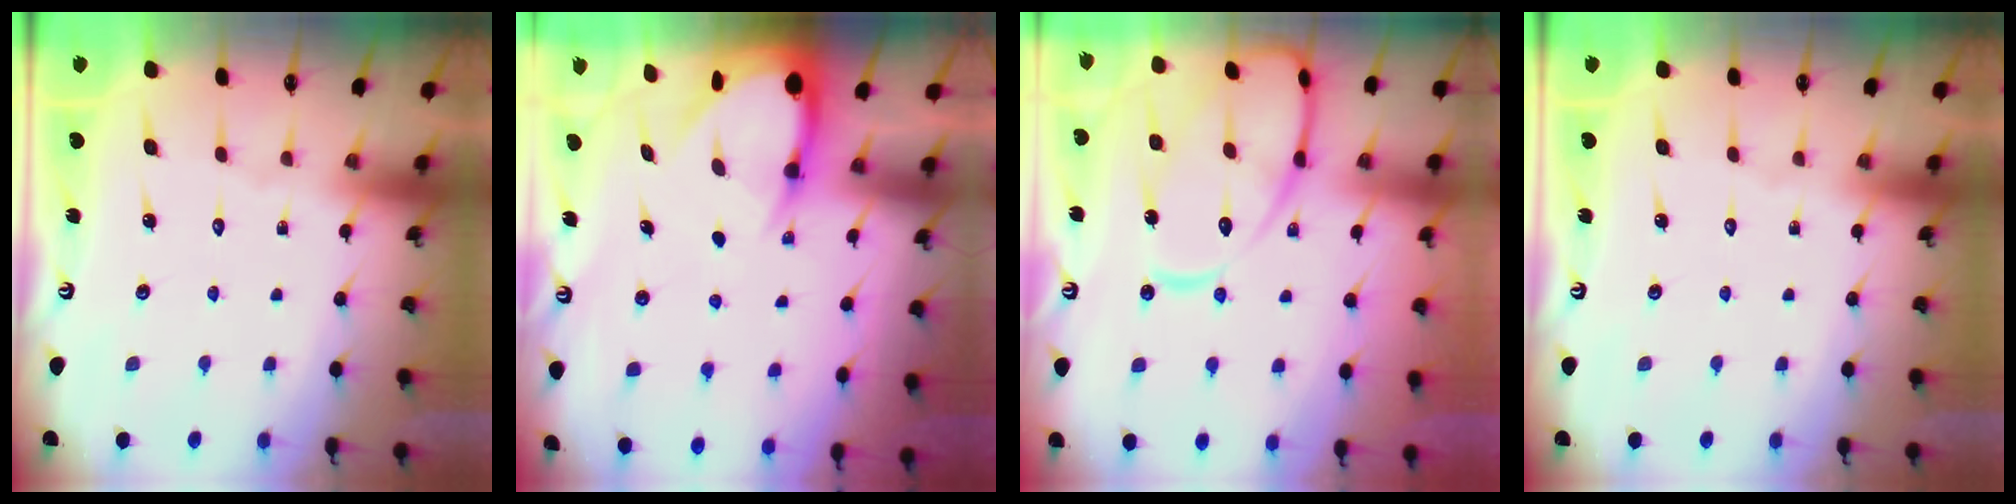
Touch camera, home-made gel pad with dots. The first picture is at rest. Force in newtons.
{"total": 5.2, "press": 5.1, "slide": 0.7}
{"total": 15.9, "press": 15.9, "slide": 1.3}
{"total": 0.0}